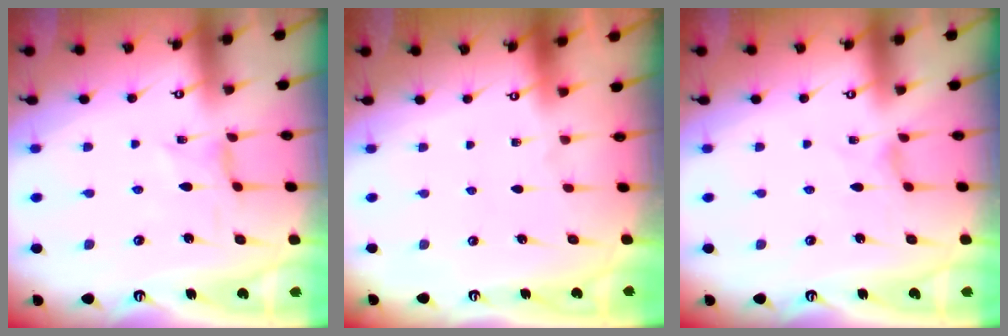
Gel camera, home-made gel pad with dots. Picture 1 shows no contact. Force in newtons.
{"total": 0.0}
{"total": 0.0}